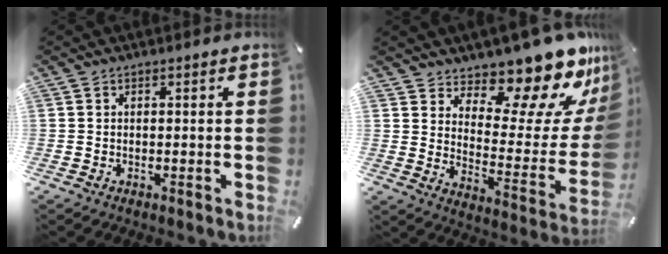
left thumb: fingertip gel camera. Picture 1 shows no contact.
{"total": 16.0, "force": [13.9, 5.6, 5.5], "torque": [-0.067, -0.131, 0.229]}